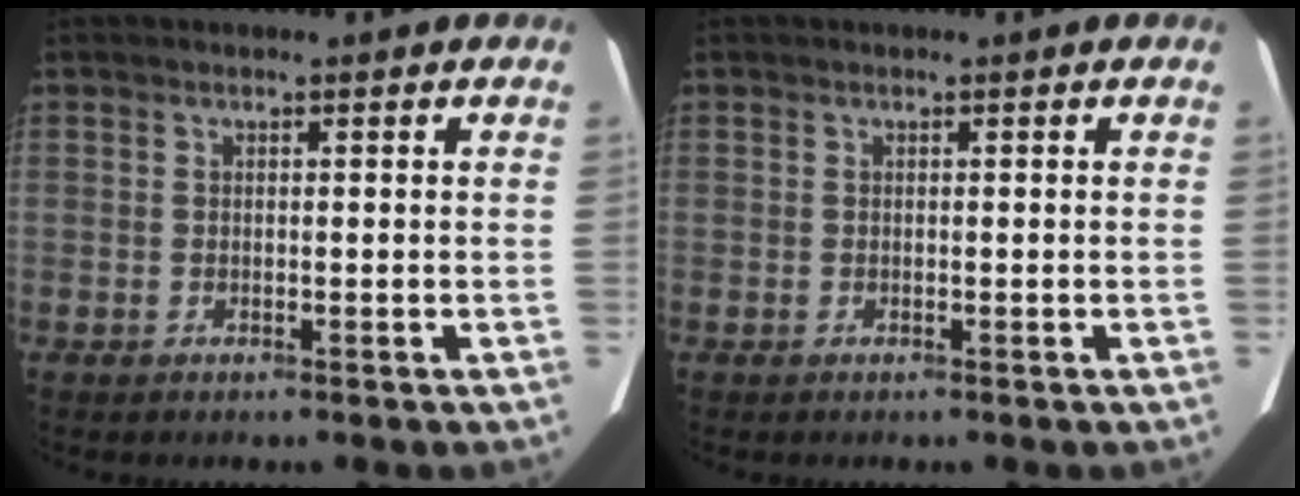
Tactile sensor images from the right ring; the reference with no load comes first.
{"total": 0.0}